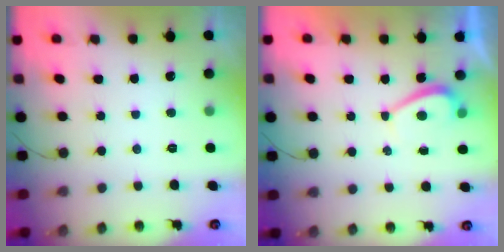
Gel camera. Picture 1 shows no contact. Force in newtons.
{"total": 1.8, "press": 1.7, "slide": 0.6}